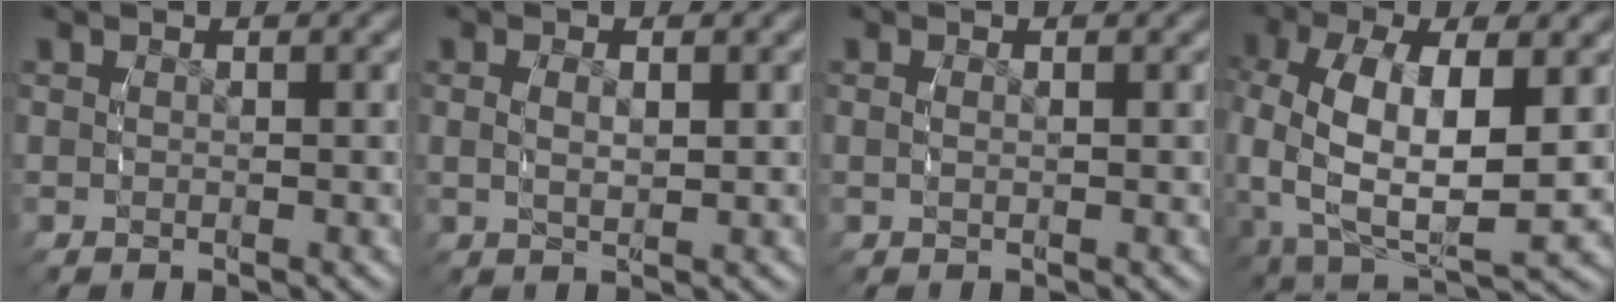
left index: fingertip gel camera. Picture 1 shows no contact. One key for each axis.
{"total": 1.6, "fx": 0.4, "fy": 0.5, "fz": 1.4, "tx": -0.026, "ty": -0.007, "tz": 0.014}
{"total": 0.5, "fx": 0.0, "fy": -0.3, "fz": 0.5, "tx": -0.008, "ty": -0.003, "tz": 0.003}
{"total": 11.8, "fx": -0.6, "fy": 7.8, "fz": 8.8, "tx": -0.200, "ty": -0.048, "tz": 0.013}